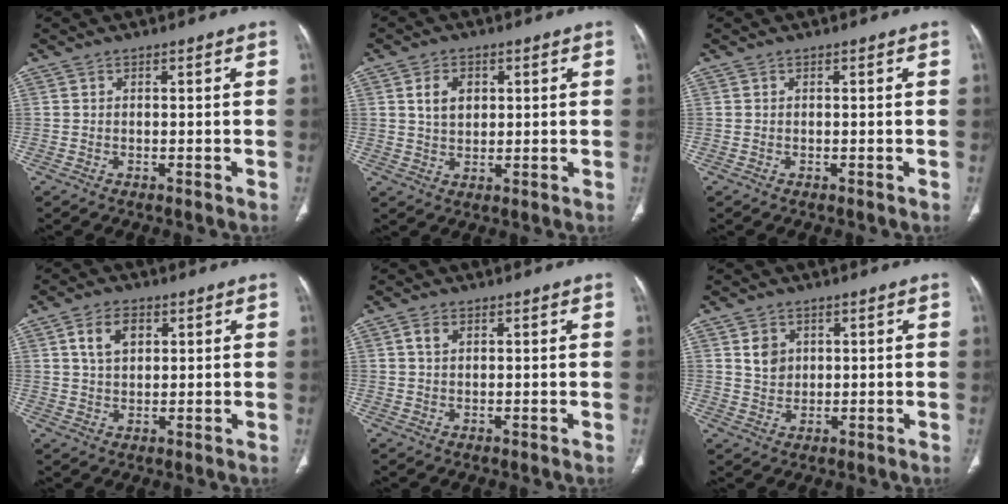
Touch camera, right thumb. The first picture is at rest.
{"total": 5.1, "force": [1.6, 3.6, 3.3], "torque": [-0.040, -0.006, 0.031]}
{"total": 0.0}
{"total": 6.1, "force": [2.3, 4.0, 4.1], "torque": [-0.062, -0.005, 0.043]}
{"total": 2.2, "force": [1.0, 1.4, 1.5], "torque": [-0.028, 0.001, 0.020]}
{"total": 4.1, "force": [1.5, 3.3, 1.8], "torque": [-0.014, -0.010, 0.031]}